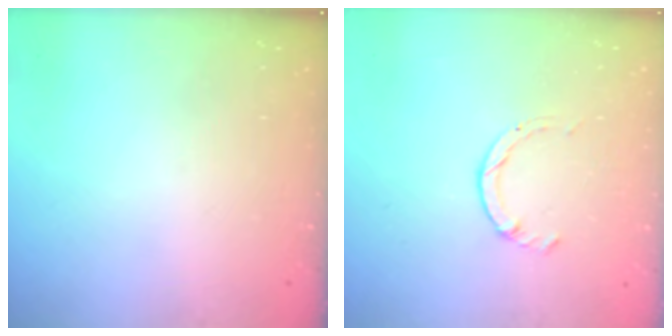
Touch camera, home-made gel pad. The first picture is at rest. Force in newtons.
{"total": 1.4, "press": 1.4, "slide": 0.2}